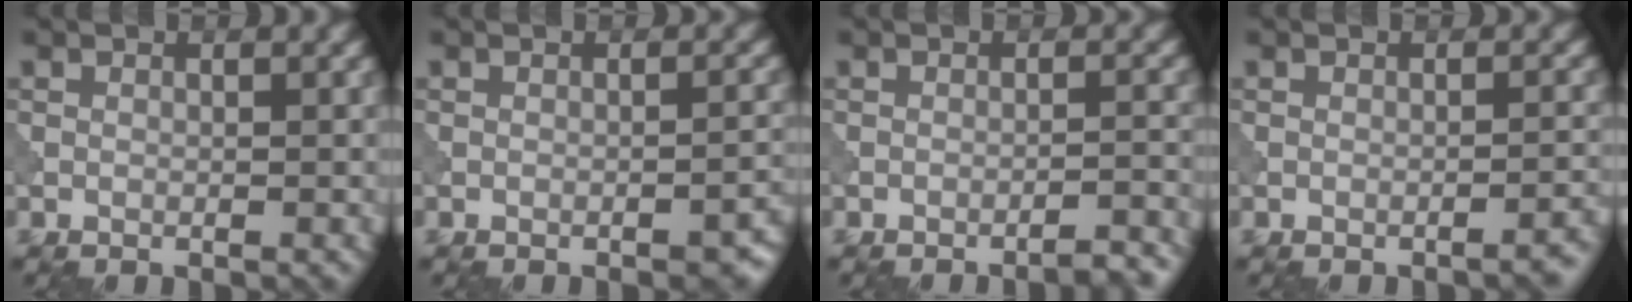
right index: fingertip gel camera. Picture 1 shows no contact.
{"total": 2.4, "force": [-1.7, 0.6, 1.6], "torque": [-0.018, 0.004, -0.022]}
{"total": 3.2, "force": [-2.8, 0.4, 1.5], "torque": [-0.017, 0.016, -0.042]}
{"total": 1.6, "force": [-1.2, 0.4, 0.9], "torque": [-0.003, 0.007, -0.020]}